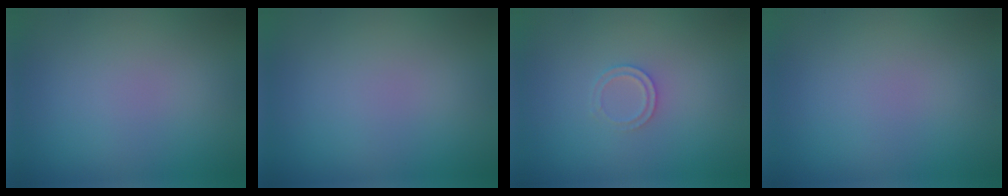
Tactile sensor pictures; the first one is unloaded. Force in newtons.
{"total": 0.0}
{"total": 1.2, "press": 1.2, "slide": 0.2}
{"total": 0.0}